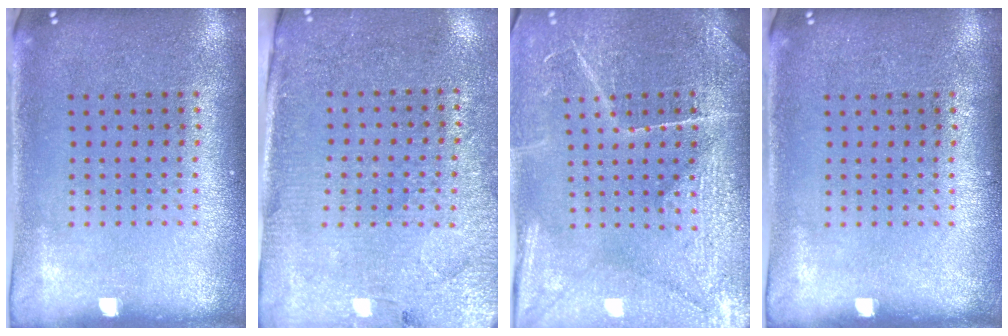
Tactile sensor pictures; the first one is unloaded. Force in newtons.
{"total": 2.9, "press": 2.7, "slide": 1.1}
{"total": 3.8, "press": 3.6, "slide": 1.1}
{"total": 0.0}